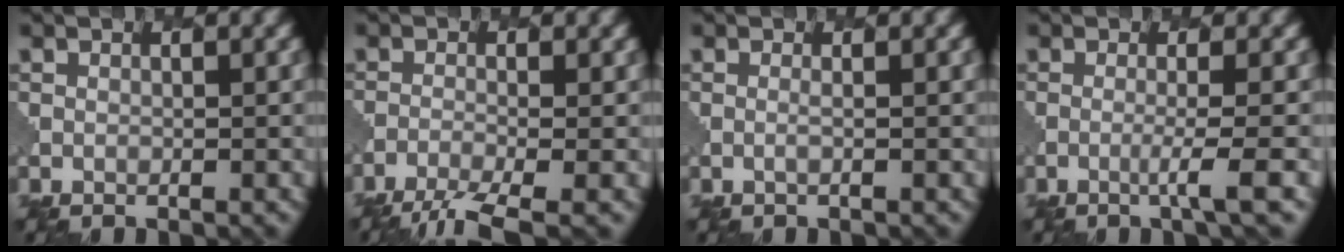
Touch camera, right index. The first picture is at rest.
{"total": 4.2, "force": [-3.1, 0.8, 2.7], "torque": [-0.046, -0.011, -0.065]}
{"total": 0.9, "force": [0.2, 0.3, 0.8], "torque": [-0.011, -0.006, -0.005]}
{"total": 2.3, "force": [-0.6, 0.2, 2.2], "torque": [-0.030, 0.000, -0.023]}